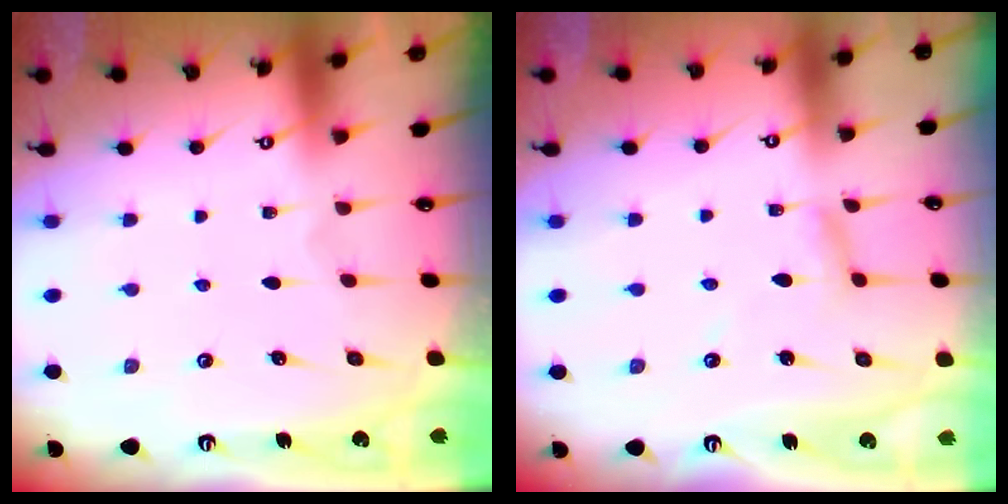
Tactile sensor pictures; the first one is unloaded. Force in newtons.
{"total": 4.1, "press": 4.1, "slide": 0.3}